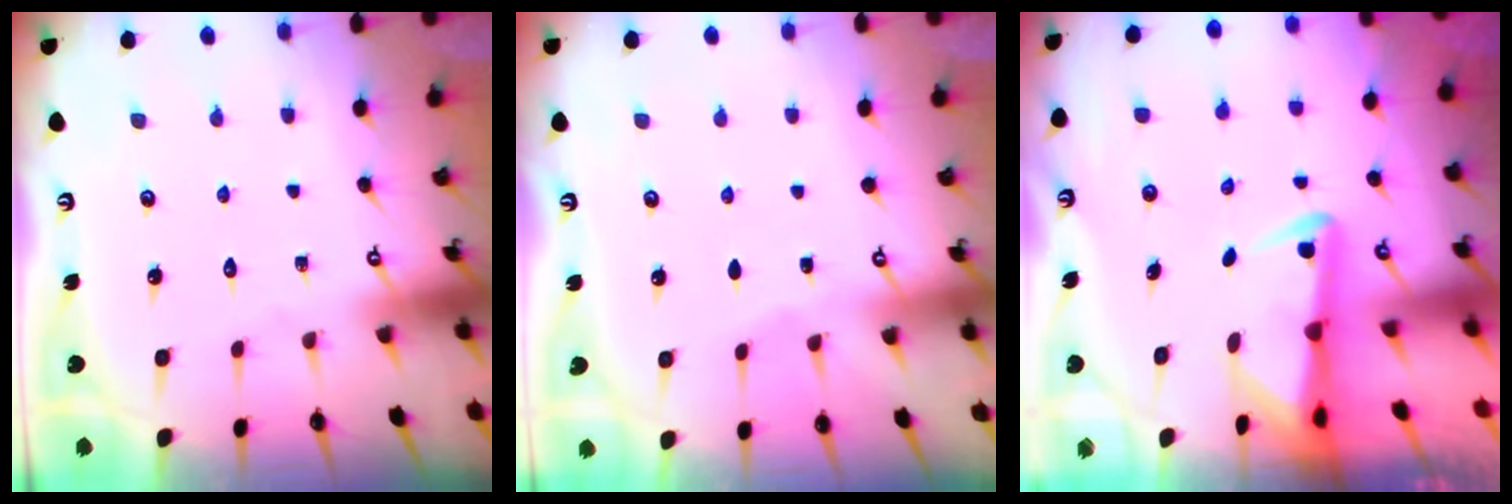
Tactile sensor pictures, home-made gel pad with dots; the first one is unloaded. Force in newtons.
{"total": 1.5, "press": 1.4, "slide": 0.2}
{"total": 3.5, "press": 3.4, "slide": 0.6}